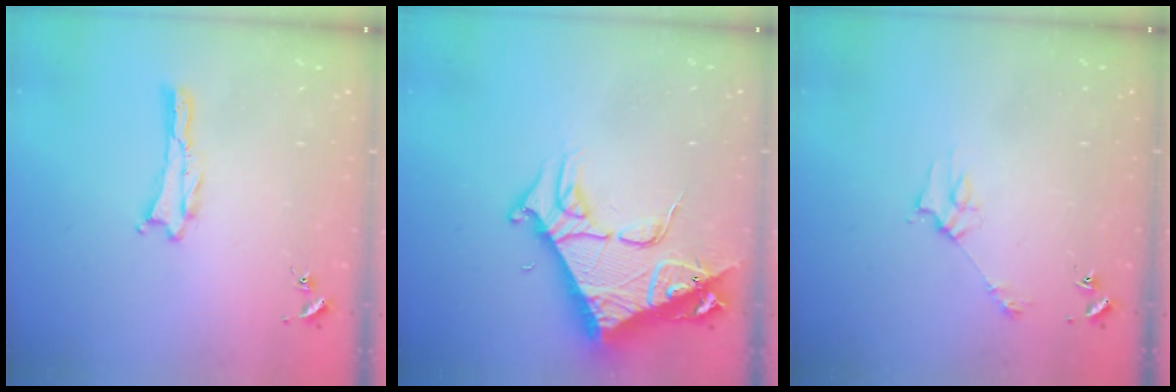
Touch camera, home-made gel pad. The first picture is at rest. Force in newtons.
{"total": 10.0, "press": 9.9, "slide": 1.3}
{"total": 2.8, "press": 2.8, "slide": 0.2}